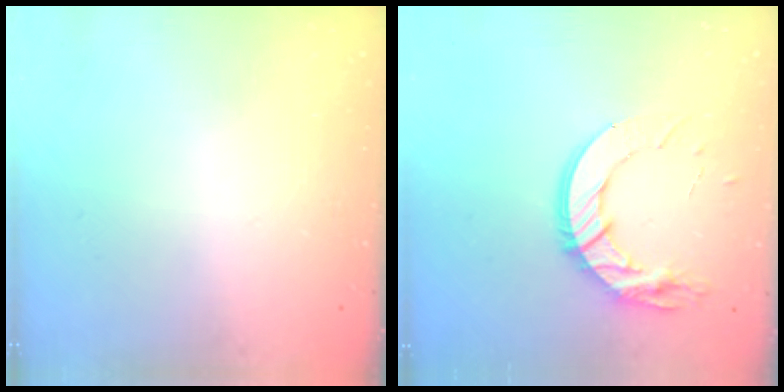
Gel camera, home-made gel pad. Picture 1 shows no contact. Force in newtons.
{"total": 13.8, "press": 13.8, "slide": 1.0}